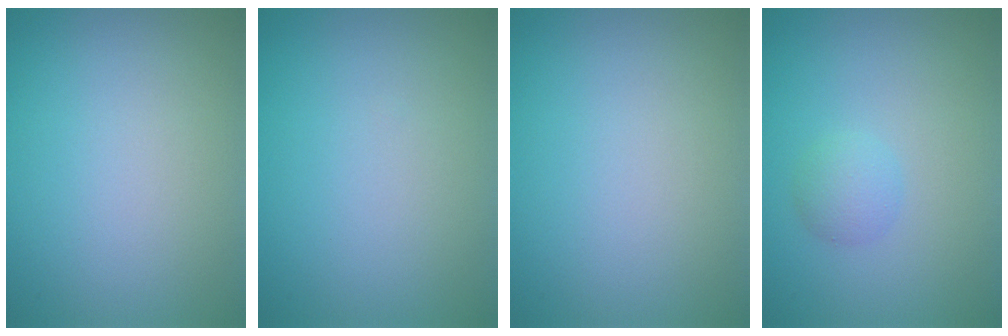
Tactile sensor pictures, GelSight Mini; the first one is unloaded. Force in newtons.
{"total": 0.0}
{"total": 0.0}
{"total": 1.6, "press": 1.6, "slide": 0.0}